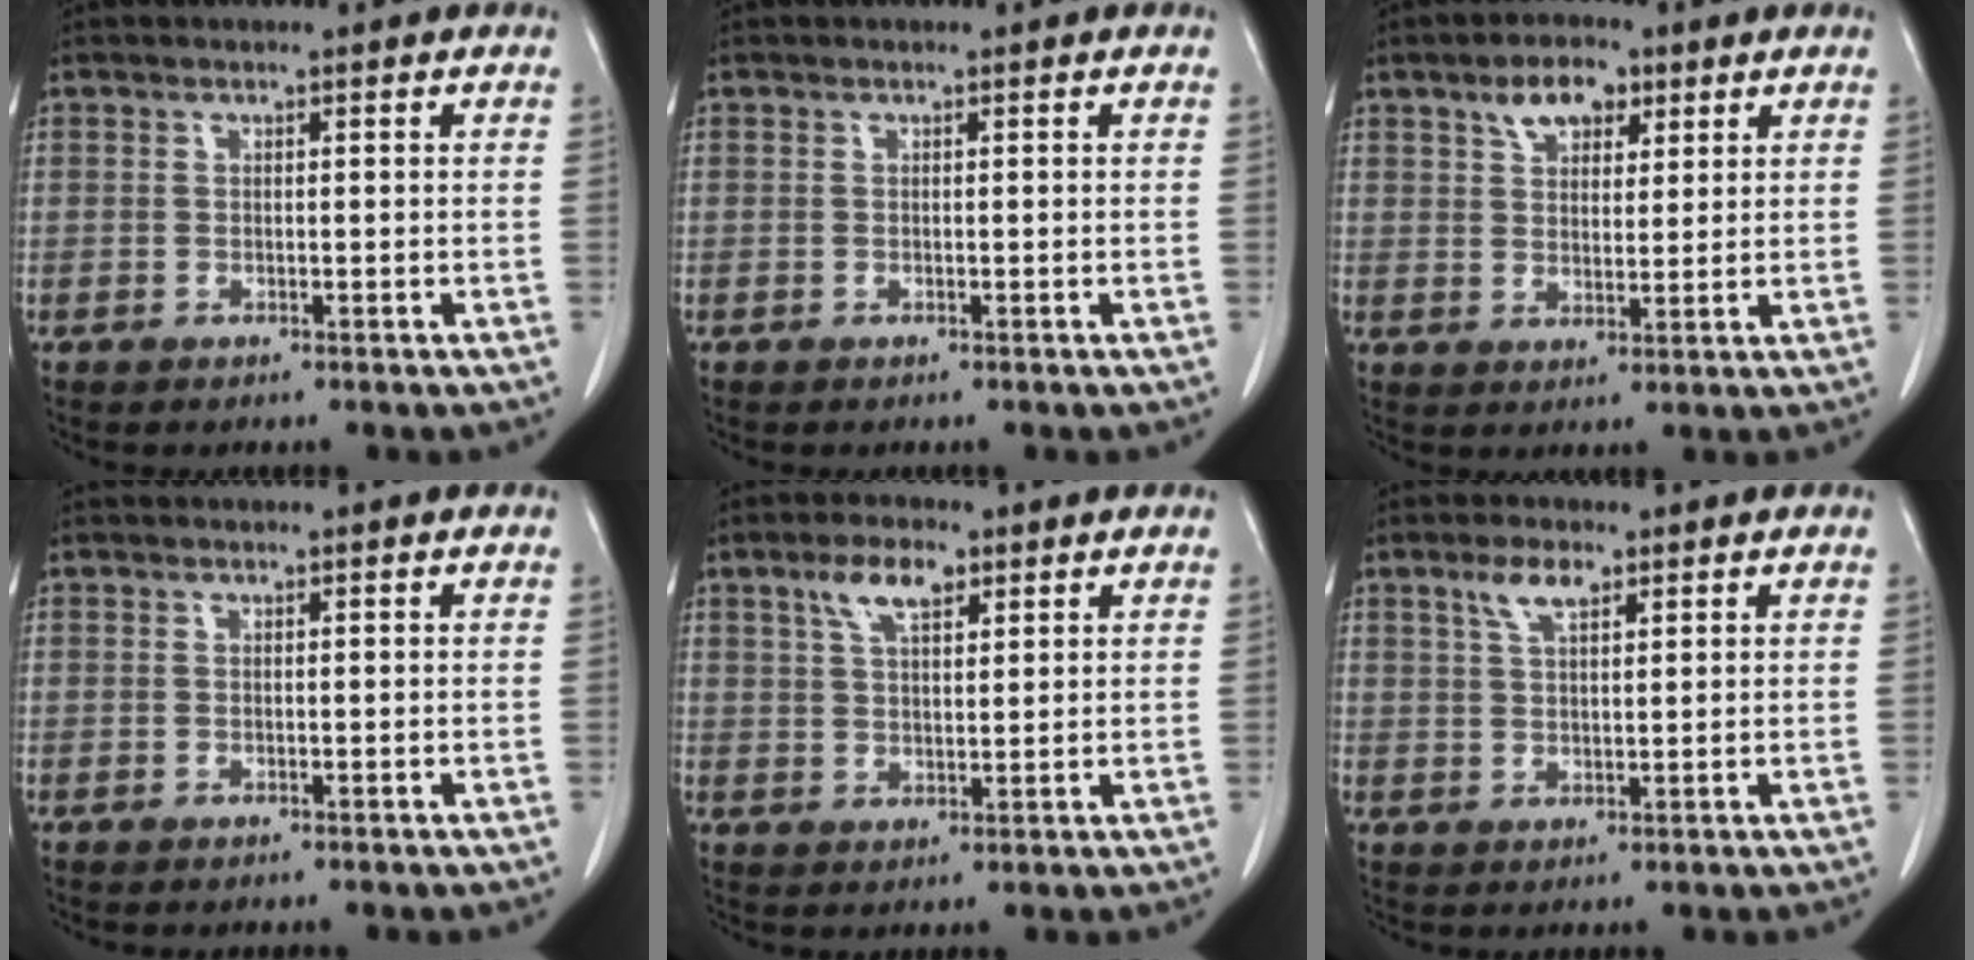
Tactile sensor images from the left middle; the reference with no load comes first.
{"total": 0.0}
{"total": 6.0, "force": [3.4, 3.2, 3.8], "torque": [-0.065, 0.012, 0.060]}
{"total": 0.0}
{"total": 5.9, "force": [3.3, 2.2, 4.3], "torque": [-0.088, 0.010, 0.061]}
{"total": 4.1, "force": [2.5, 1.5, 3.0], "torque": [-0.065, 0.007, 0.050]}